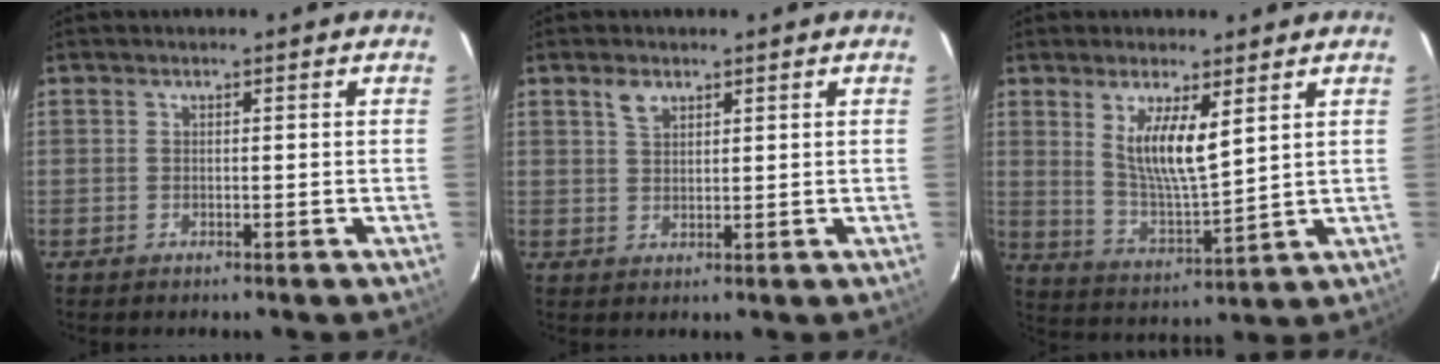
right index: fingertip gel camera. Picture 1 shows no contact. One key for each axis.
{"total": 2.8, "fx": 1.8, "fy": 1.6, "fz": 1.5, "tx": -0.028, "ty": 0.006, "tz": 0.035}
{"total": 9.1, "fx": 4.0, "fy": 2.1, "fz": 7.9, "tx": -0.147, "ty": -0.013, "tz": 0.083}